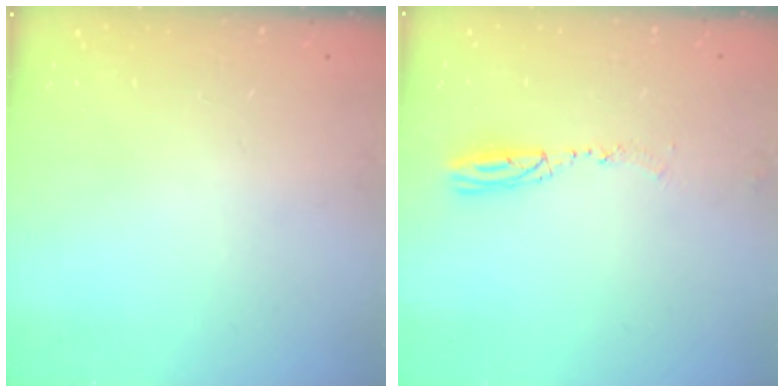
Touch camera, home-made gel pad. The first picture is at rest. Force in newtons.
{"total": 5.0, "press": 4.9, "slide": 0.9}